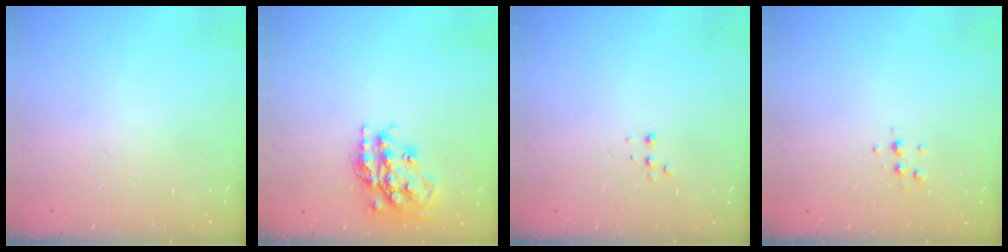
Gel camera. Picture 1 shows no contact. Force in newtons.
{"total": 18.7, "press": 18.6, "slide": 1.5}
{"total": 4.2, "press": 4.1, "slide": 0.9}
{"total": 4.7, "press": 4.4, "slide": 1.6}